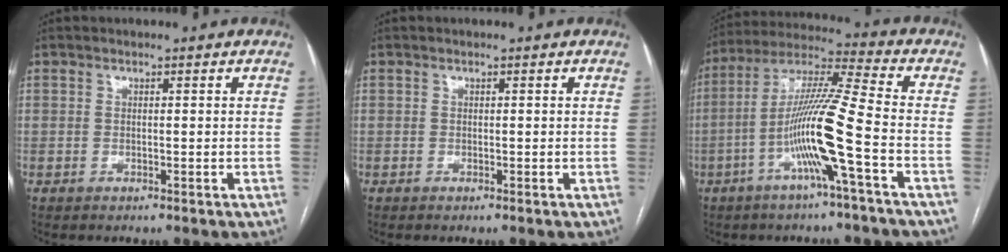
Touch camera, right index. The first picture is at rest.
{"total": 0.0}
{"total": 13.6, "force": [-4.4, -1.2, 12.8], "torque": [-0.247, 0.005, -0.091]}